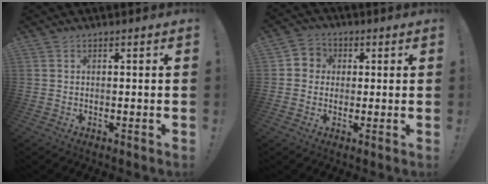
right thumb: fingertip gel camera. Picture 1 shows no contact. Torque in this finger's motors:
{"motor_torque": [0.31, 0.28, -0.13, -0.07, 0.00]}